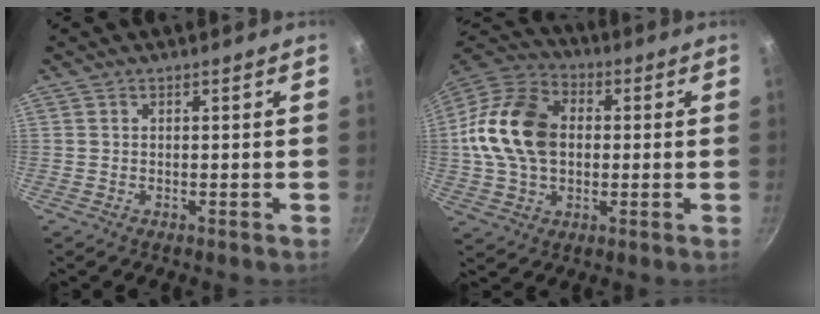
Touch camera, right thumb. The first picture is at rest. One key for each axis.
{"total": 18.3, "fx": 0.9, "fy": 13.2, "fz": 12.6, "tx": -0.224, "ty": 0.029, "tz": 0.004}